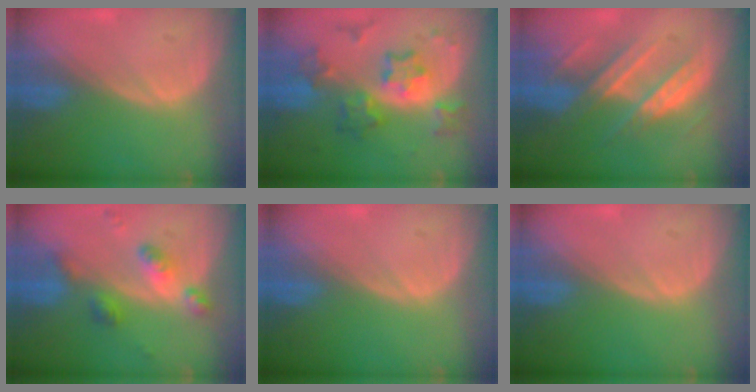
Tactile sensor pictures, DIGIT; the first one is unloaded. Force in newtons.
{"total": 8.0, "press": 8.0, "slide": 0.5}
{"total": 8.4, "press": 7.7, "slide": 3.5}
{"total": 6.0, "press": 5.3, "slide": 2.9}
{"total": 0.0}
{"total": 0.0}